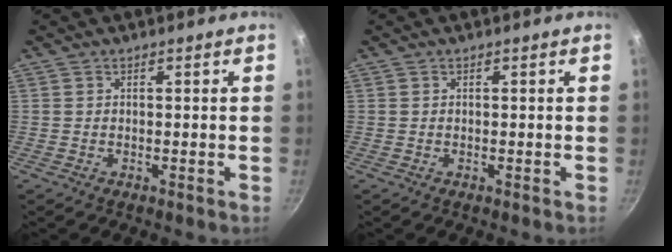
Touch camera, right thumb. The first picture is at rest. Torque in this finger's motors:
{"motor_torque": [-0.04, 0.01, 0.42, 0.12, 0.08]}